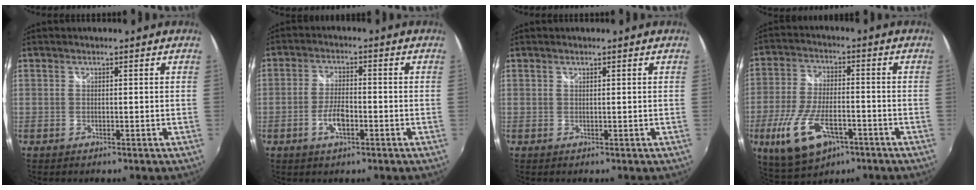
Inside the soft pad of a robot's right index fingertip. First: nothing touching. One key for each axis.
{"total": 5.1, "fx": -2.2, "fy": 2.0, "fz": 4.2, "tx": -0.088, "ty": 0.004, "tz": -0.038}
{"total": 0.0}
{"total": 14.4, "fx": -6.6, "fy": 6.6, "fz": 10.9, "tx": -0.235, "ty": -0.025, "tz": -0.114}